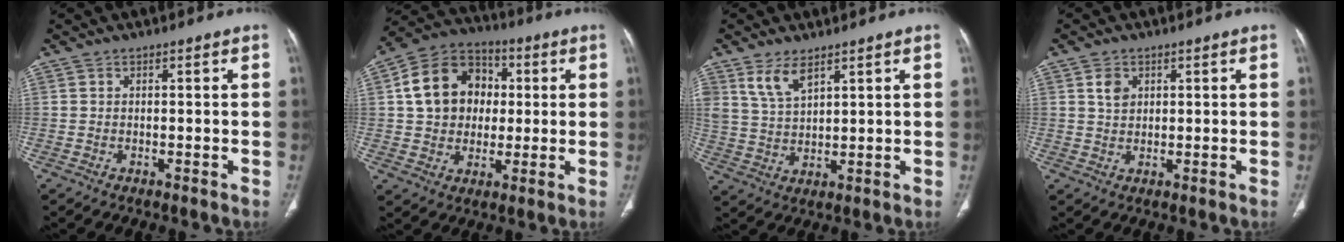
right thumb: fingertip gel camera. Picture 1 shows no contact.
{"total": 15.0, "force": [2.0, 12.4, 8.3], "torque": [-0.116, 0.018, 0.030]}
{"total": 5.8, "force": [3.9, 2.5, 3.6], "torque": [-0.065, -0.021, 0.085]}
{"total": 2.9, "force": [1.2, 2.2, 1.5], "torque": [-0.017, -0.005, 0.023]}